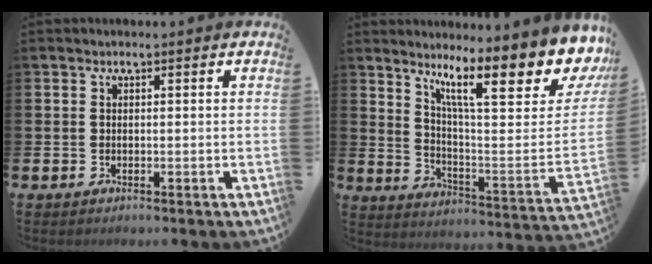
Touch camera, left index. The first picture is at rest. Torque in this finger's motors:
{"motor_torque": [1.69, -0.45, 1.05, 0.21]}